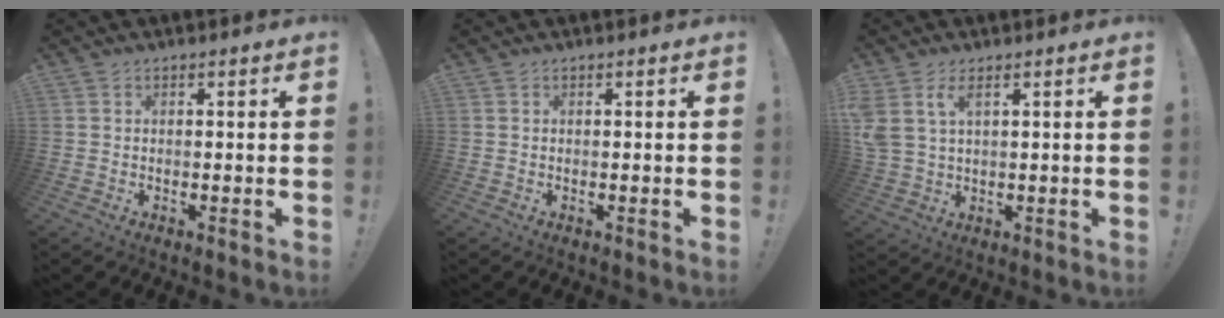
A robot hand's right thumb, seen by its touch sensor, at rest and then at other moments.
{"total": 0.0}
{"total": 5.9, "force": [2.9, 2.7, 4.3], "torque": [-0.098, -0.011, 0.055]}